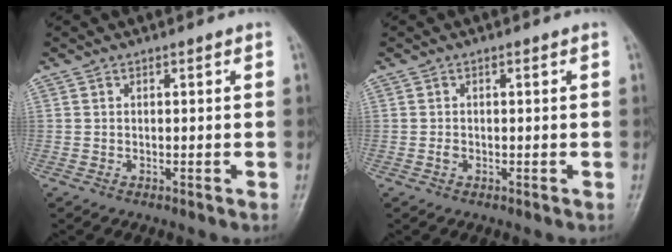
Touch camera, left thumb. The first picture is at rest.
{"total": 0.9, "force": [-0.2, 0.6, 0.6], "torque": [-0.008, 0.000, -0.004]}